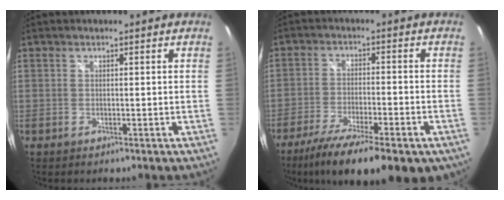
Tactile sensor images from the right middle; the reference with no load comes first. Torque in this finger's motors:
{"motor_torque": [1.10, -1.04, 0.50, 0.07]}